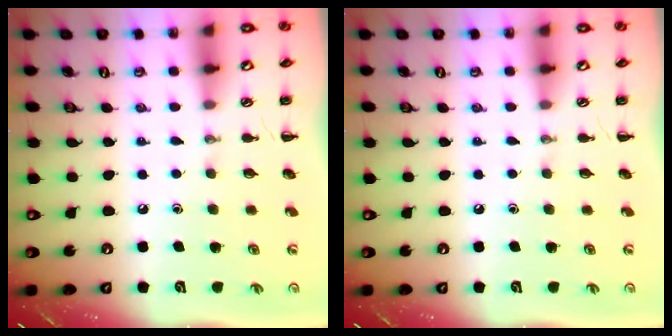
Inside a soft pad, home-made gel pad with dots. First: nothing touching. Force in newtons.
{"total": 0.0}